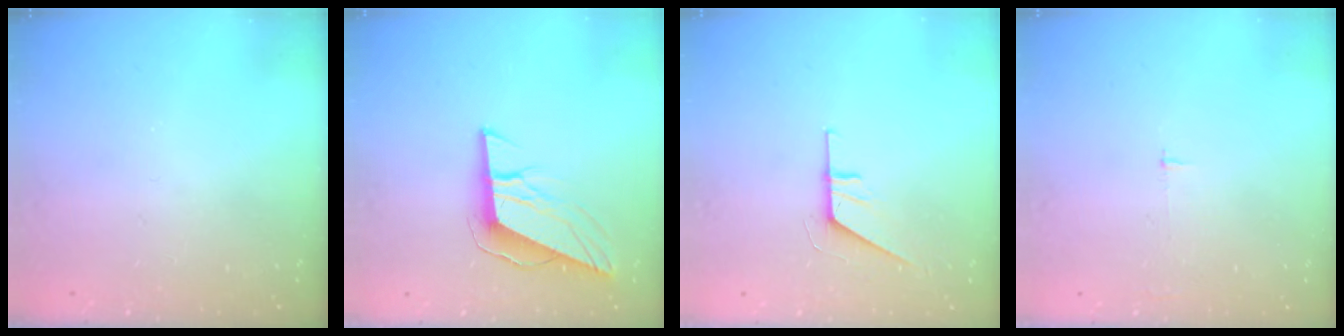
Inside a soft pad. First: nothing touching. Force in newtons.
{"total": 10.0, "press": 9.7, "slide": 2.5}
{"total": 5.9, "press": 5.9, "slide": 0.6}
{"total": 2.5, "press": 2.5, "slide": 0.2}